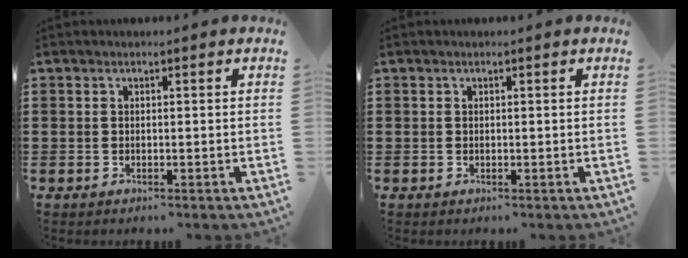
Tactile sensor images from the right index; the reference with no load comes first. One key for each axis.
{"total": 0.0}